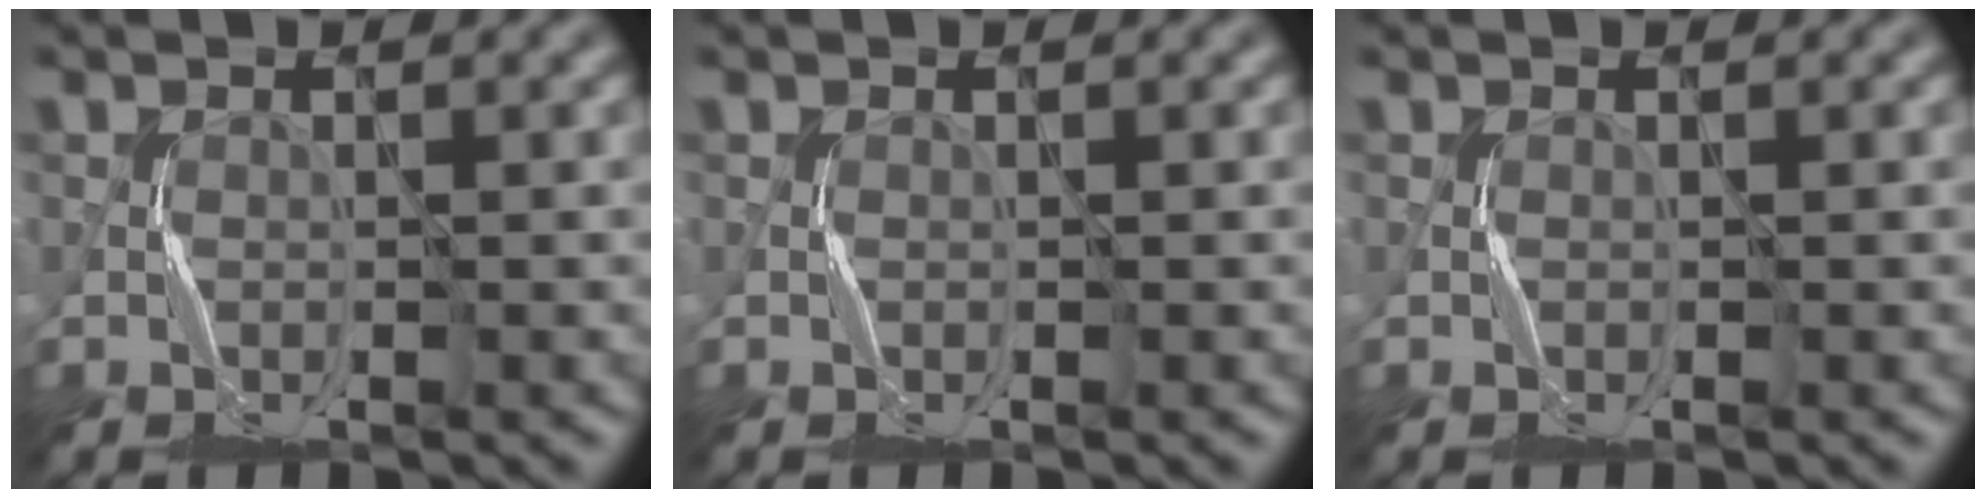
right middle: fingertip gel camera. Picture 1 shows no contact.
{"total": 0.0}
{"total": 0.0}